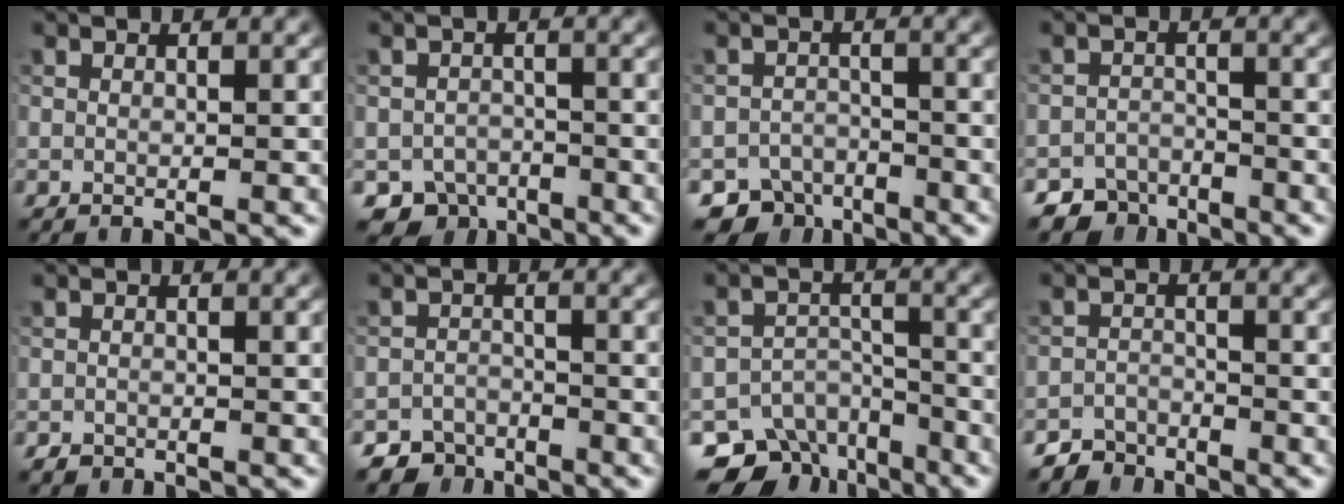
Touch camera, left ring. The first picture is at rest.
{"total": 3.5, "force": [-2.5, 2.3, 0.6], "torque": [0.002, -0.007, -0.045]}
{"total": 4.2, "force": [-3.5, 2.4, 0.3], "torque": [0.014, -0.007, -0.053]}
{"total": 4.5, "force": [-3.9, 2.3, 0.2], "torque": [0.016, -0.003, -0.059]}
{"total": 0.7, "force": [-0.6, 0.4, 0.0], "torque": [0.002, -0.004, -0.012]}
{"total": 3.7, "force": [-3.2, 1.8, 0.0], "torque": [0.016, -0.001, -0.052]}
{"total": 8.5, "force": [-6.6, 5.1, 2.0], "torque": [-0.001, 0.001, -0.093]}
{"total": 2.6, "force": [-2.4, 1.0, -0.1], "torque": [0.008, 0.000, -0.047]}